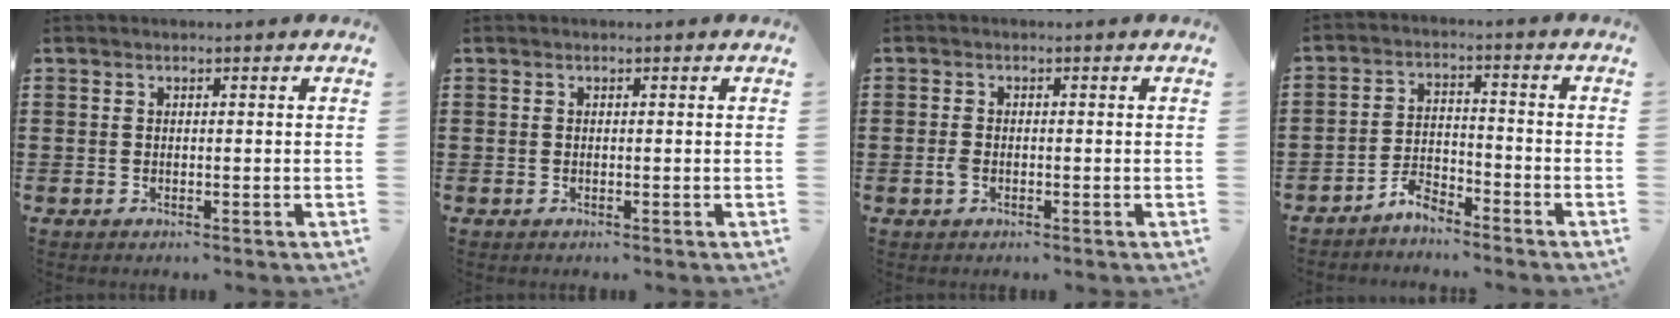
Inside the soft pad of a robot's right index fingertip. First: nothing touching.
{"total": 0.0}
{"total": 1.5, "force": [-0.6, 0.8, 1.1], "torque": [-0.037, -0.006, -0.015]}
{"total": 3.9, "force": [-3.7, 0.9, 0.8], "torque": [-0.026, 0.005, -0.075]}